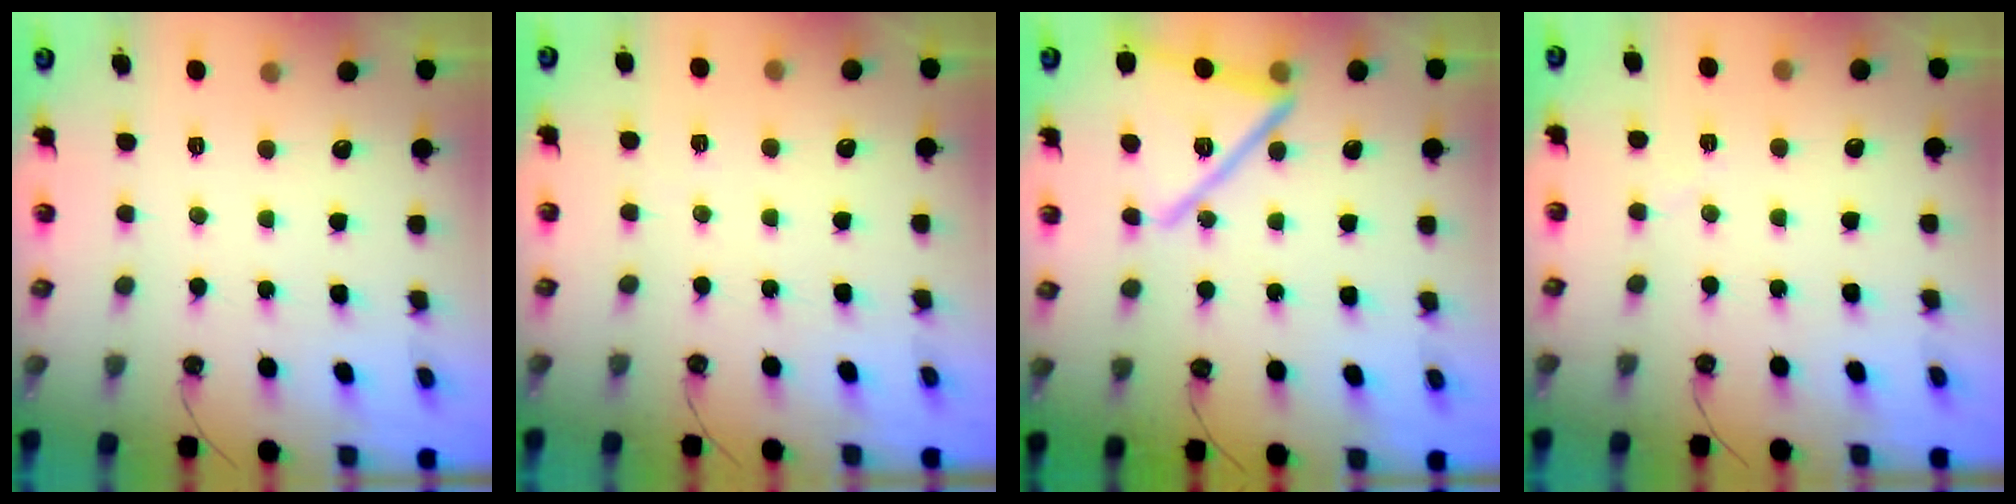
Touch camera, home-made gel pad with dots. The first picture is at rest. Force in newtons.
{"total": 1.6, "press": 1.5, "slide": 0.5}
{"total": 17.8, "press": 17.7, "slide": 2.1}
{"total": 2.9, "press": 2.4, "slide": 1.7}